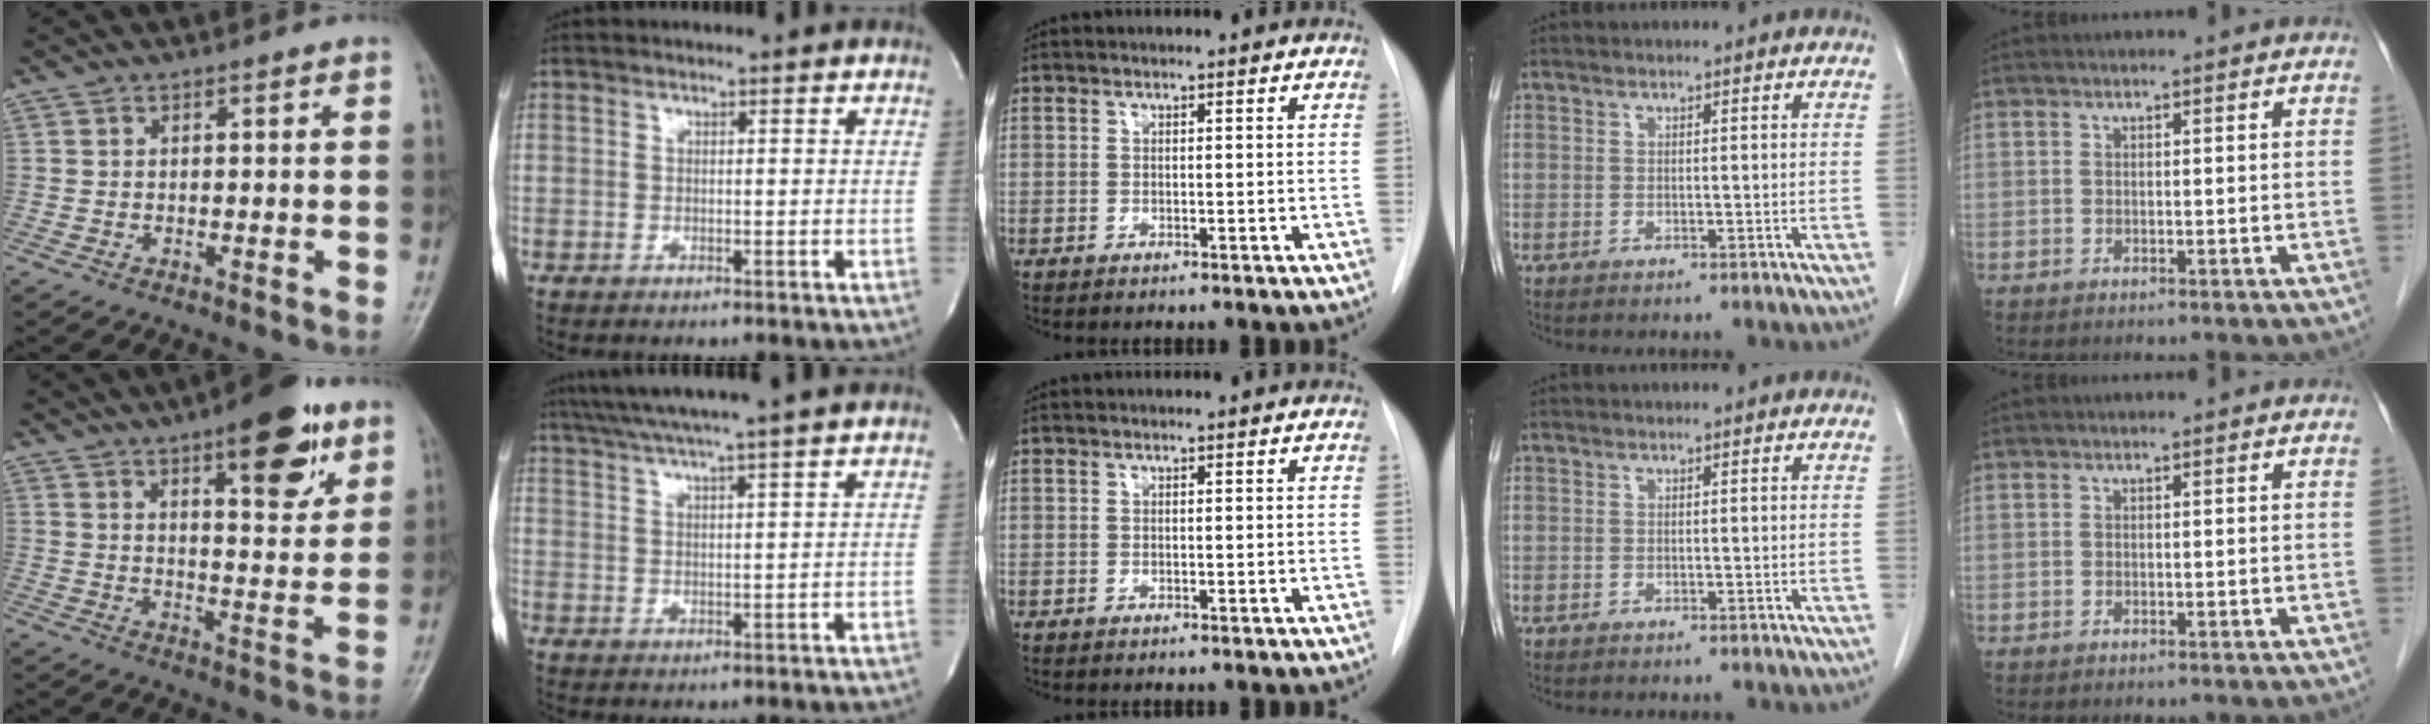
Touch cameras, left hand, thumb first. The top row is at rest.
{"thumb": {"total": 14.1, "force": [7.9, 5.0, 10.6], "torque": [-0.112, -0.038, 0.110]}, "index": {"total": 10.3, "force": [8.7, -1.8, 5.3], "torque": [-0.093, 0.018, 0.130]}}